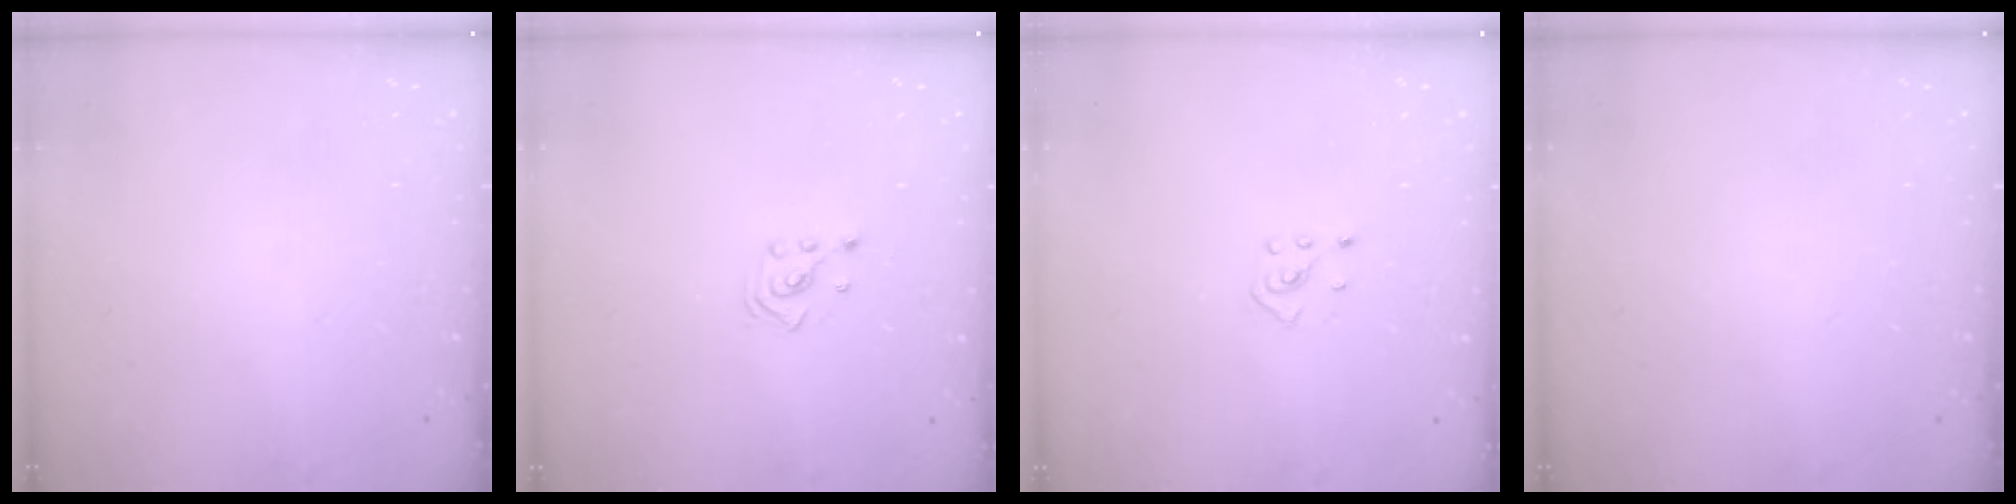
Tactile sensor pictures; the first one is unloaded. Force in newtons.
{"total": 2.1, "press": 2.1, "slide": 0.3}
{"total": 2.7, "press": 2.6, "slide": 0.9}
{"total": 0.0}